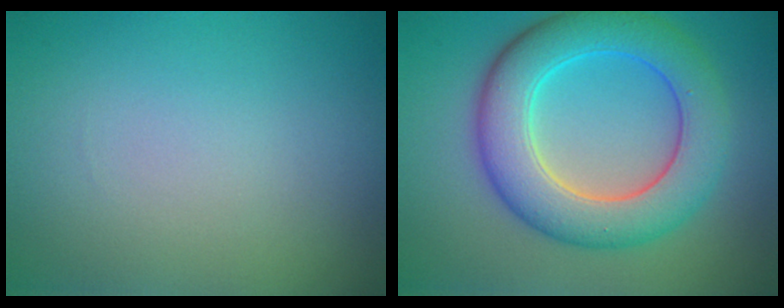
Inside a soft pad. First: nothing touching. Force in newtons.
{"total": 8.1, "press": 8.1, "slide": 0.1}